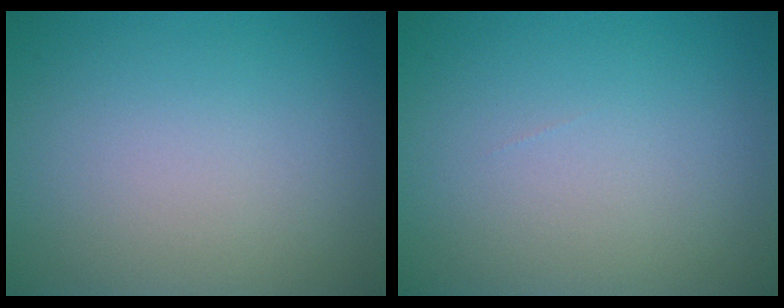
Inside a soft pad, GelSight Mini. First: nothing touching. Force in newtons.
{"total": 0.0}